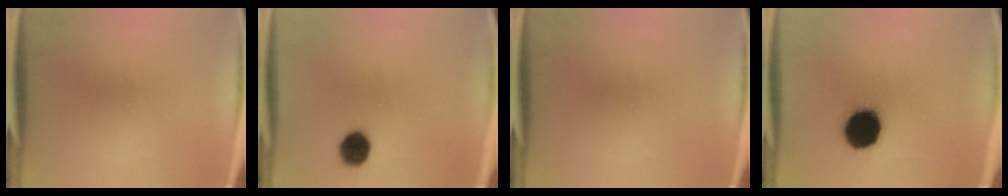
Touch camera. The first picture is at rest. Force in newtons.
{"total": 6.3}
{"total": 0.0}
{"total": 14.6}